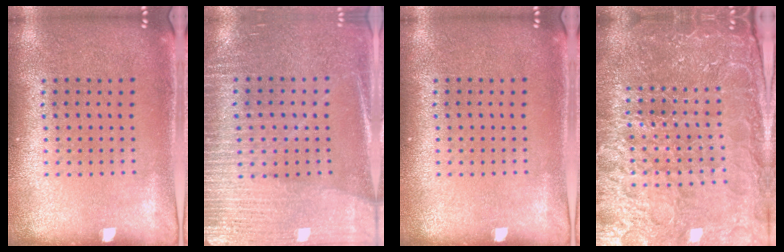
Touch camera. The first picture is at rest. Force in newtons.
{"total": 3.3, "press": 3.0, "slide": 1.2}
{"total": 0.0}
{"total": 5.7, "press": 5.1, "slide": 2.4}